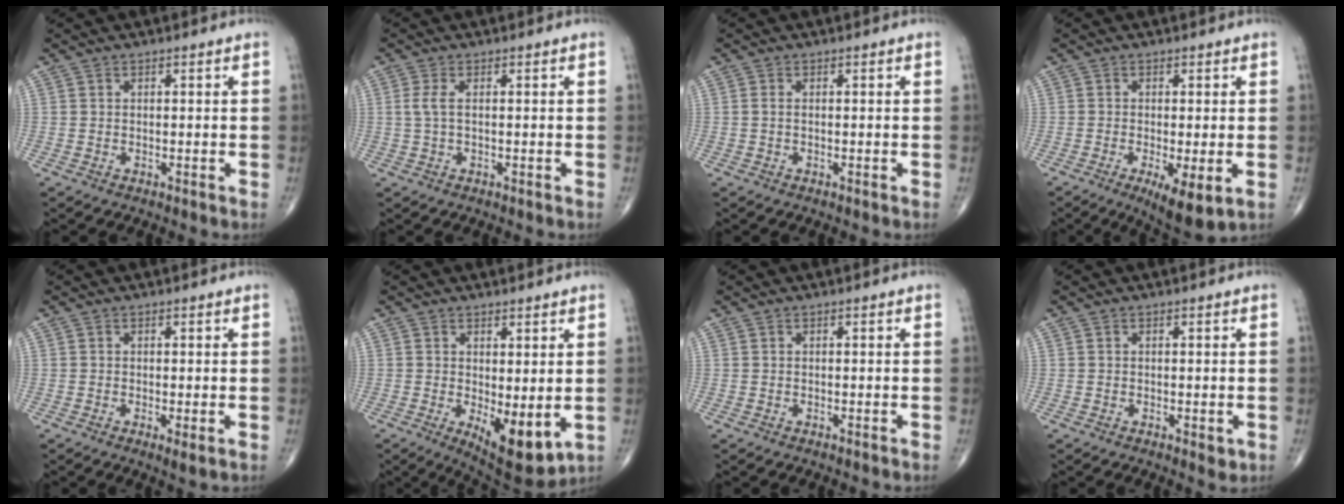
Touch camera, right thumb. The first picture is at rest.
{"total": 2.4, "force": [0.3, 0.8, 2.2], "torque": [-0.063, 0.004, 0.006]}
{"total": 0.6, "force": [0.0, 0.2, 0.6], "torque": [-0.014, 0.000, -0.001]}
{"total": 7.5, "force": [-2.4, 2.1, 6.8], "torque": [-0.110, -0.020, -0.035]}
{"total": 1.7, "force": [-0.3, 0.3, 1.6], "torque": [-0.034, -0.008, -0.008]}
{"total": 9.0, "force": [-1.1, 3.6, 8.2], "torque": [-0.109, -0.024, -0.004]}
{"total": 0.0}
{"total": 1.5, "force": [-0.2, 0.7, 1.2], "torque": [-0.013, -0.003, -0.002]}